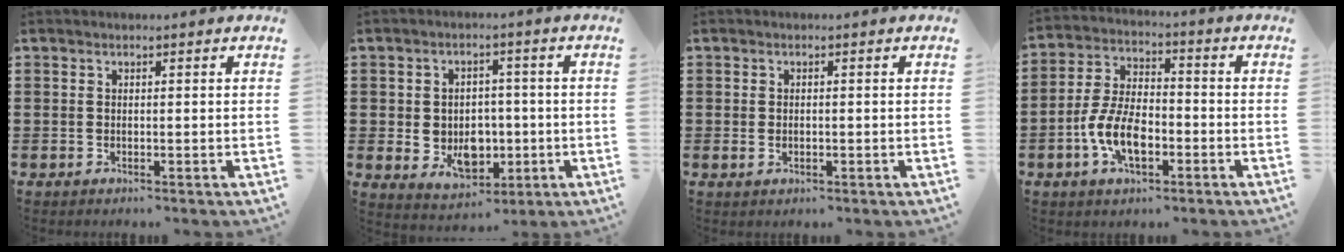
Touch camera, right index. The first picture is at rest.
{"total": 6.1, "force": [-0.7, 5.1, 3.3], "torque": [-0.048, 0.003, -0.011]}
{"total": 0.9, "force": [-0.1, 0.4, 0.7], "torque": [-0.016, -0.001, -0.002]}
{"total": 8.8, "force": [-3.0, 4.5, 6.9], "torque": [-0.165, -0.003, -0.063]}